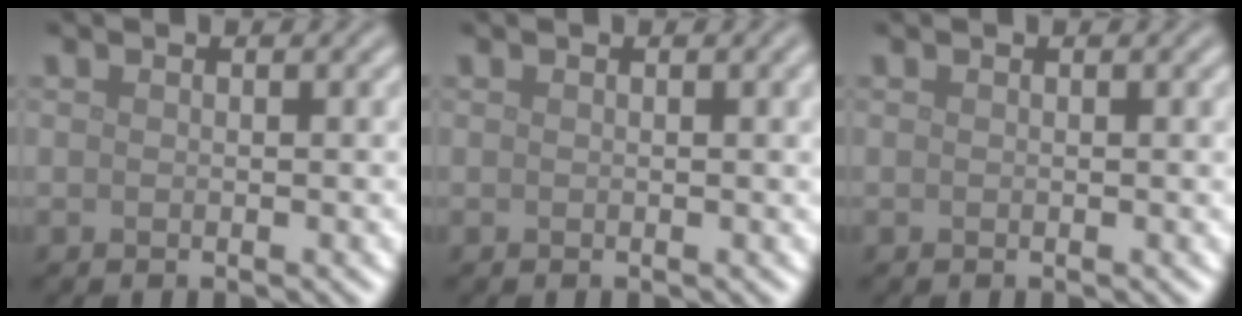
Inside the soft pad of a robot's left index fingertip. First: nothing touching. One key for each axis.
{"total": 1.1, "fx": 0.3, "fy": 0.3, "fz": 1.1, "tx": -0.012, "ty": 0.004, "tz": 0.004}
{"total": 0.0}